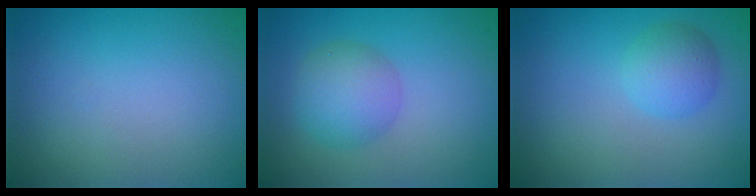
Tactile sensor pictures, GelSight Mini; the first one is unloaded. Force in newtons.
{"total": 3.8, "press": 3.8, "slide": 0.1}
{"total": 2.5, "press": 2.5, "slide": 0.1}